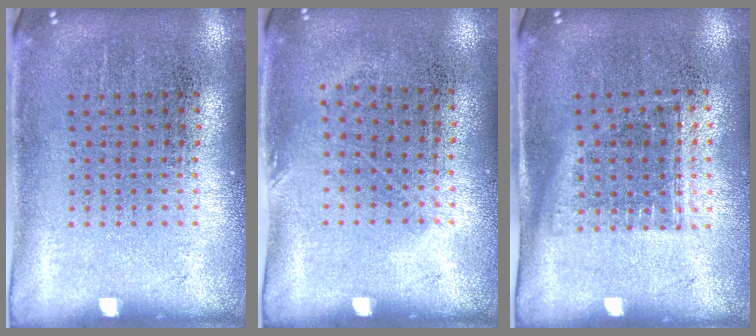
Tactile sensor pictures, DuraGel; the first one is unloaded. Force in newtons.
{"total": 0.8, "press": 0.6, "slide": 0.5}
{"total": 1.2, "press": 0.9, "slide": 0.7}